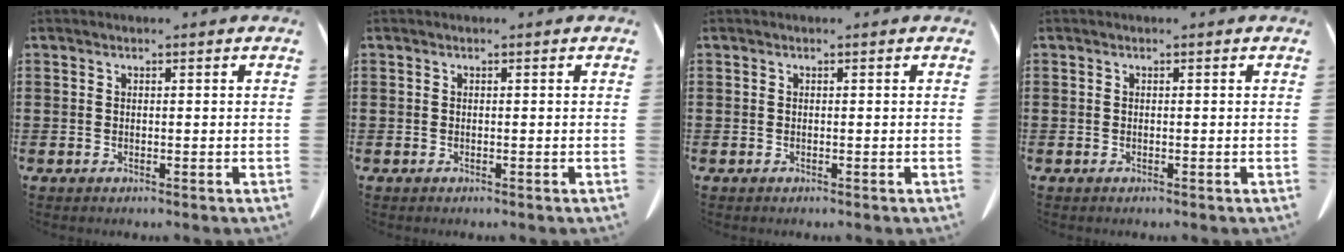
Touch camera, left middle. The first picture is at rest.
{"total": 0.0}
{"total": 0.0}
{"total": 0.0}